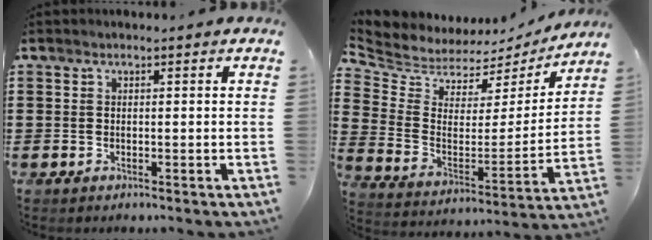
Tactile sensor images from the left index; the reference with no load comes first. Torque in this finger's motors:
{"motor_torque": [2.14, 0.00, 0.00, -0.03]}